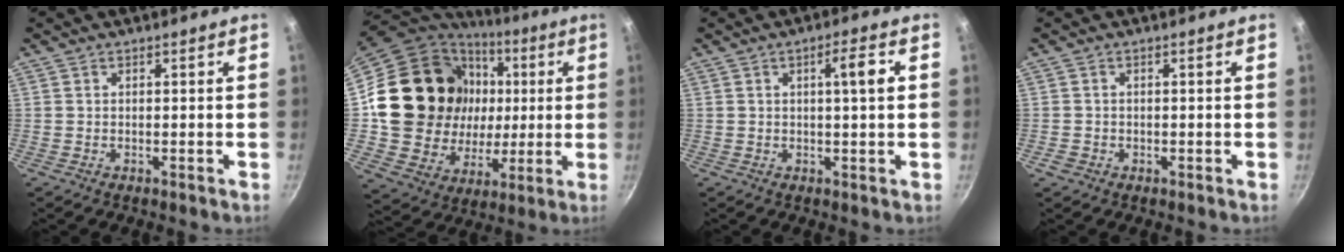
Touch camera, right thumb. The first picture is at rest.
{"total": 26.4, "force": [3.9, 21.8, 14.4], "torque": [-0.237, 0.015, 0.086]}
{"total": 4.9, "force": [0.8, 0.6, 4.8], "torque": [-0.074, 0.005, 0.012]}
{"total": 1.7, "force": [-0.6, 1.4, 0.6], "torque": [-0.011, 0.002, -0.009]}